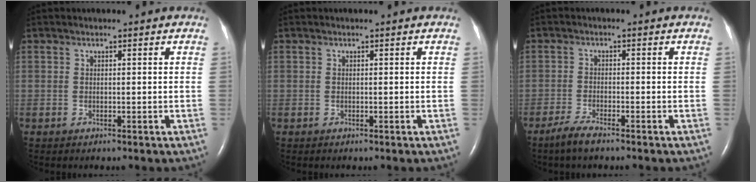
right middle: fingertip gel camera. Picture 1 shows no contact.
{"total": 0.0}
{"total": 3.4, "force": [-2.7, 0.3, 2.0], "torque": [-0.054, -0.008, -0.054]}